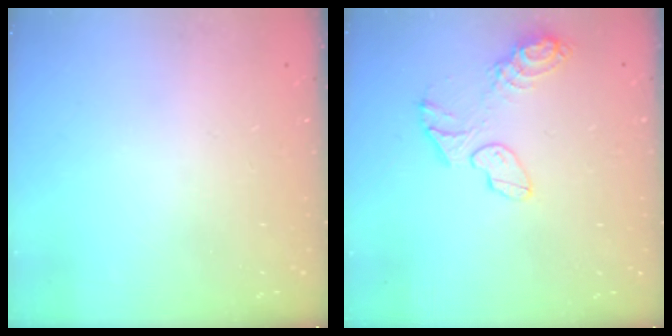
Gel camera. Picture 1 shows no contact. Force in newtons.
{"total": 12.3, "press": 10.9, "slide": 5.6}